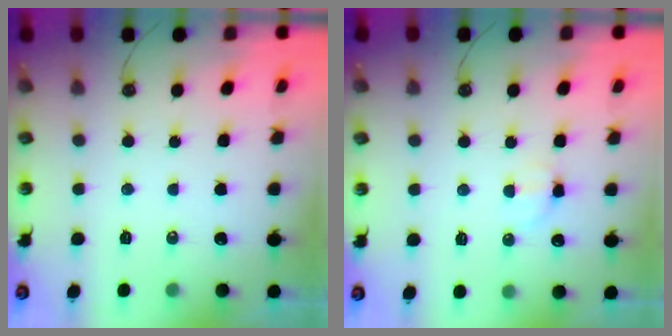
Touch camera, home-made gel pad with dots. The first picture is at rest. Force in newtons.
{"total": 4.5, "press": 4.5, "slide": 0.9}